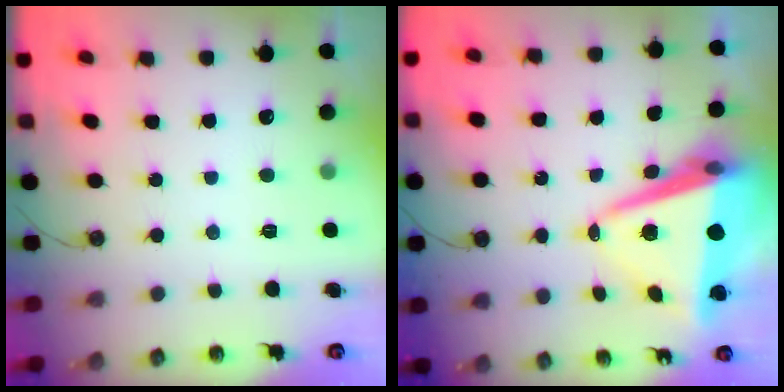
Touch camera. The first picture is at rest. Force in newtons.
{"total": 12.9, "press": 12.5, "slide": 3.0}